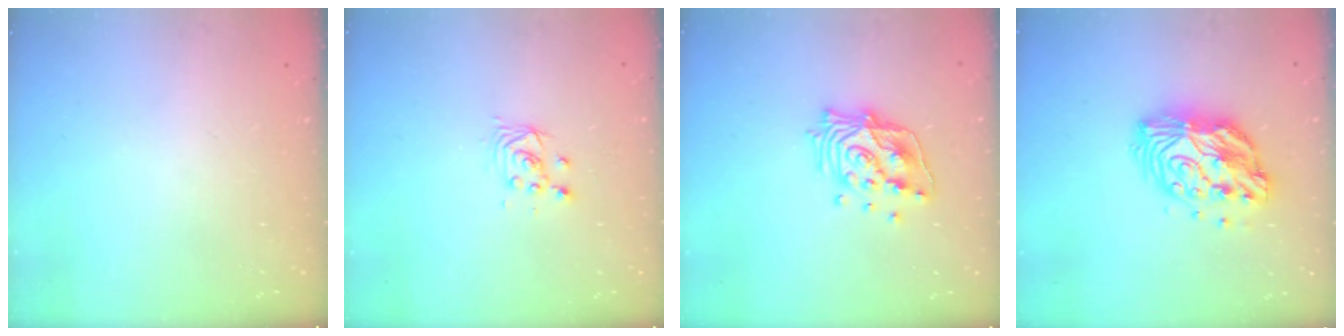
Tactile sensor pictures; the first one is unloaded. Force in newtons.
{"total": 2.9, "press": 2.9, "slide": 0.1}
{"total": 14.7, "press": 14.6, "slide": 1.3}
{"total": 12.8, "press": 12.8, "slide": 0.9}